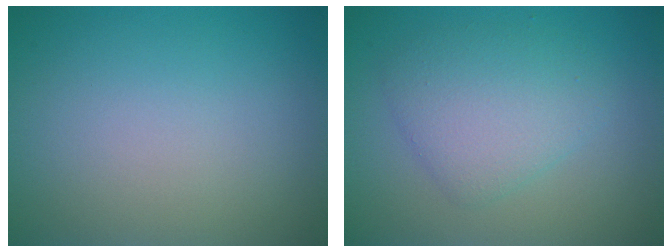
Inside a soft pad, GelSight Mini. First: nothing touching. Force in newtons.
{"total": 3.8, "press": 3.8, "slide": 0.1}